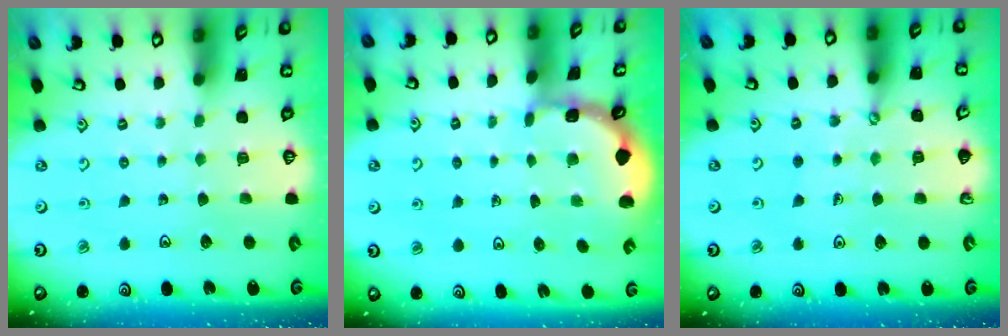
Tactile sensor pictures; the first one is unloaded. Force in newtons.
{"total": 1.2, "press": 1.2, "slide": 0.3}
{"total": 3.6, "press": 3.6, "slide": 0.3}